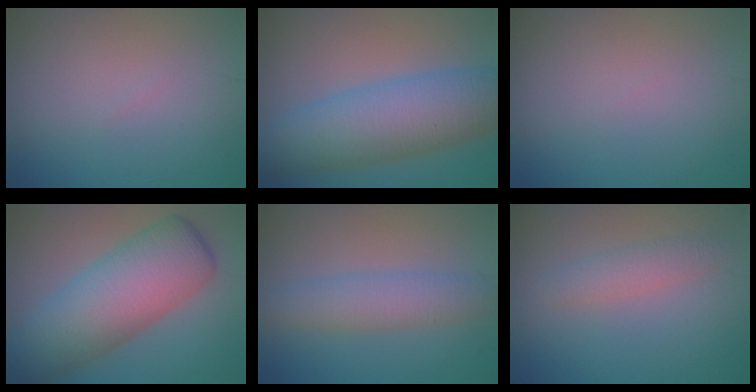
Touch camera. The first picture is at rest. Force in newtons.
{"total": 8.6, "press": 8.6, "slide": 0.2}
{"total": 0.0}
{"total": 9.4, "press": 9.4, "slide": 0.1}
{"total": 3.4, "press": 3.4, "slide": 0.1}
{"total": 2.1, "press": 2.1, "slide": 0.1}